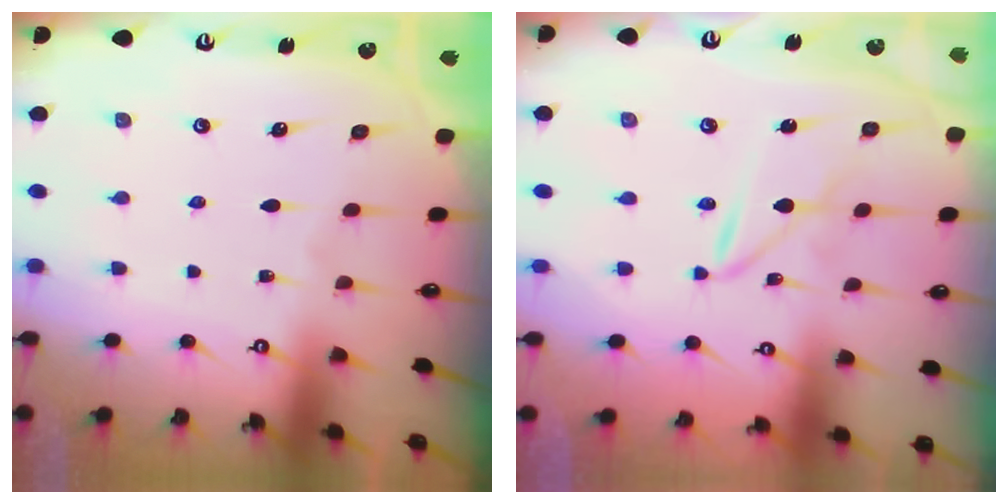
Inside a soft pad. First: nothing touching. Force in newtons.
{"total": 2.5, "press": 2.5, "slide": 0.3}